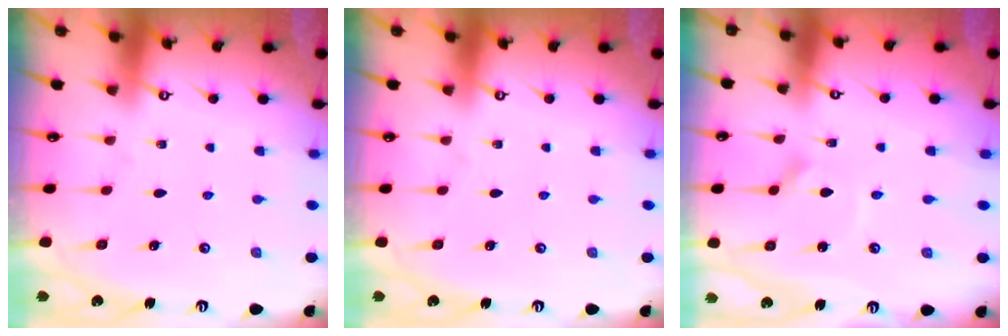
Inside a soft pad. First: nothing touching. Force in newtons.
{"total": 0.0}
{"total": 2.7, "press": 2.7, "slide": 0.1}